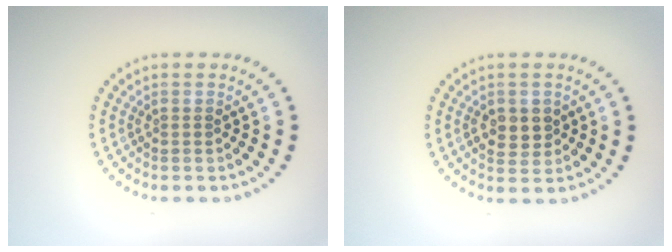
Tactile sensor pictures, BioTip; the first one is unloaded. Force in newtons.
{"total": 2.5, "press": 2.5, "slide": 0.3}